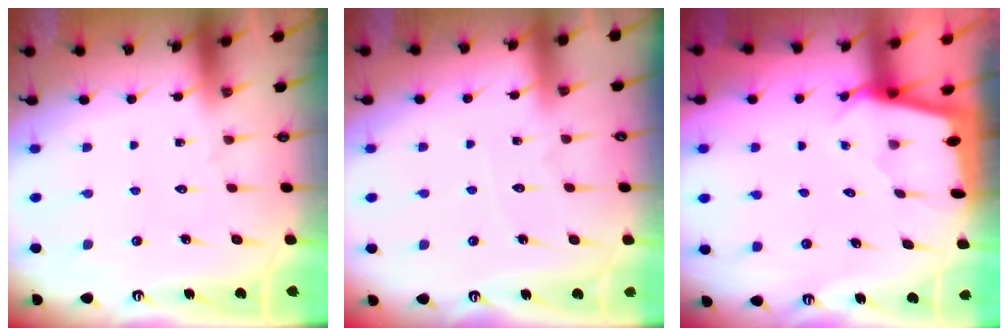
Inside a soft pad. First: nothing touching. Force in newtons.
{"total": 2.8, "press": 2.8, "slide": 0.4}
{"total": 1.6, "press": 1.6, "slide": 0.2}